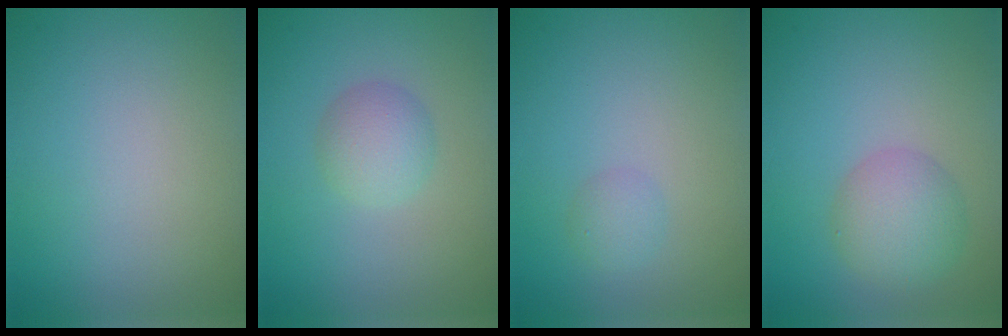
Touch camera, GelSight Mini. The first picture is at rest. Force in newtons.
{"total": 2.7, "press": 2.7, "slide": 0.0}
{"total": 1.2, "press": 1.2, "slide": 0.0}
{"total": 3.7, "press": 3.7, "slide": 0.2}